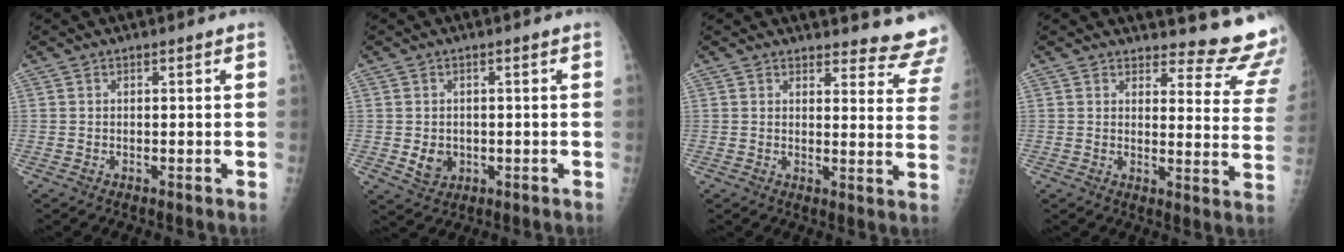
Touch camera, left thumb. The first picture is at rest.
{"total": 3.6, "force": [-0.4, 3.0, 1.9], "torque": [-0.018, -0.002, 0.005]}
{"total": 11.9, "force": [11.7, 1.8, 0.7], "torque": [0.034, -0.119, 0.100]}
{"total": 14.3, "force": [13.7, 3.0, 2.7], "torque": [0.009, -0.148, 0.132]}